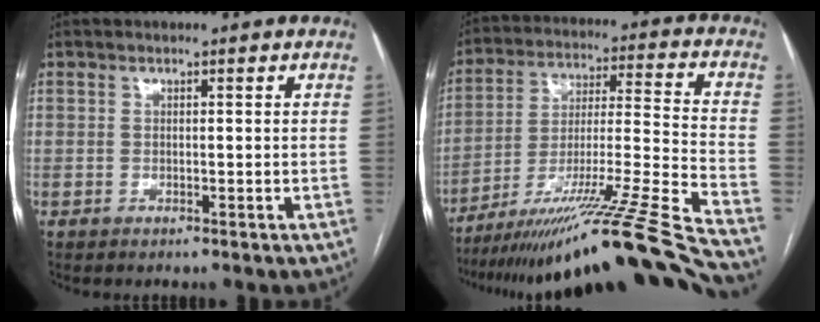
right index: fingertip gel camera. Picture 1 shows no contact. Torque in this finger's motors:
{"motor_torque": [1.21, -0.93, 0.75, 0.21]}